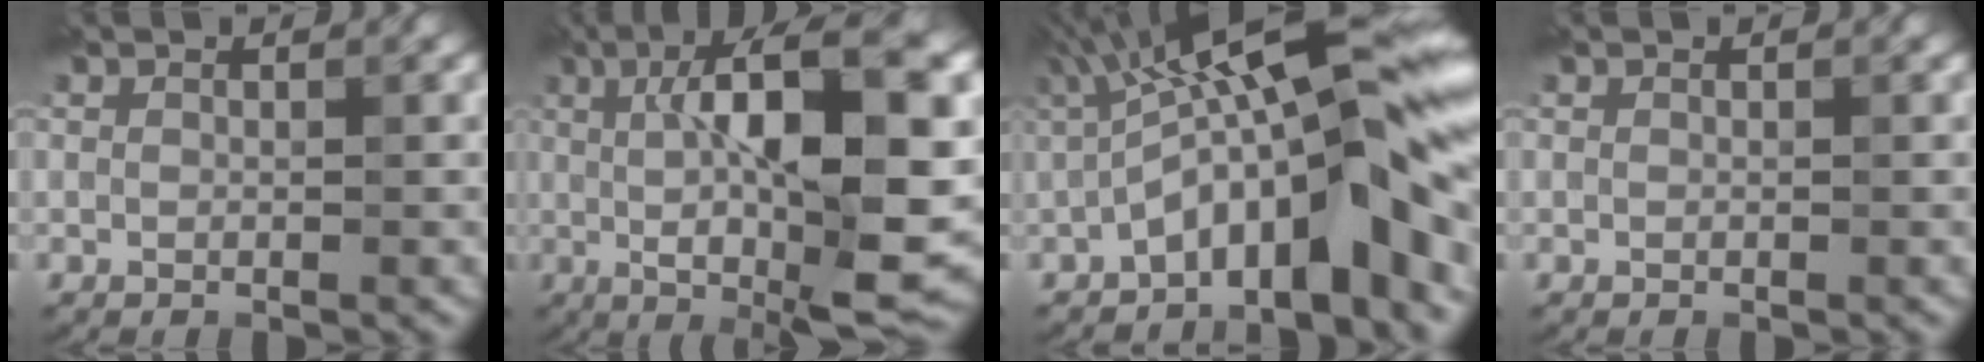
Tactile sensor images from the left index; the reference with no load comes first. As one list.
[{"total": 14.9, "force": [1.3, 3.7, 14.4], "torque": [-0.200, 0.012, 0.018]}, {"total": 12.8, "force": [-2.1, 3.0, 12.3], "torque": [-0.187, 0.034, -0.039]}, {"total": 0.0}]